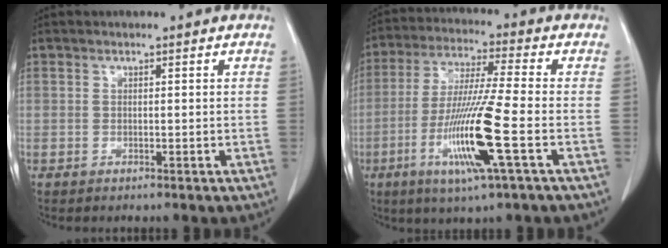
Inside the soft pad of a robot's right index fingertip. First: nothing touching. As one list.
[{"total": 13.7, "force": [-4.6, -0.6, 12.9], "torque": [-0.261, -0.023, -0.090]}]